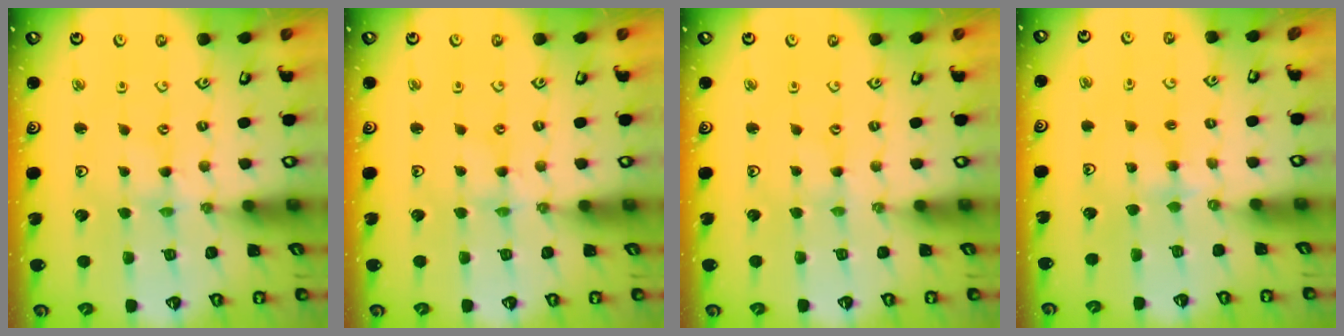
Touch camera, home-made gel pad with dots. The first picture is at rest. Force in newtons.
{"total": 1.0, "press": 1.0, "slide": 0.2}
{"total": 0.0}
{"total": 2.7, "press": 2.7, "slide": 0.4}